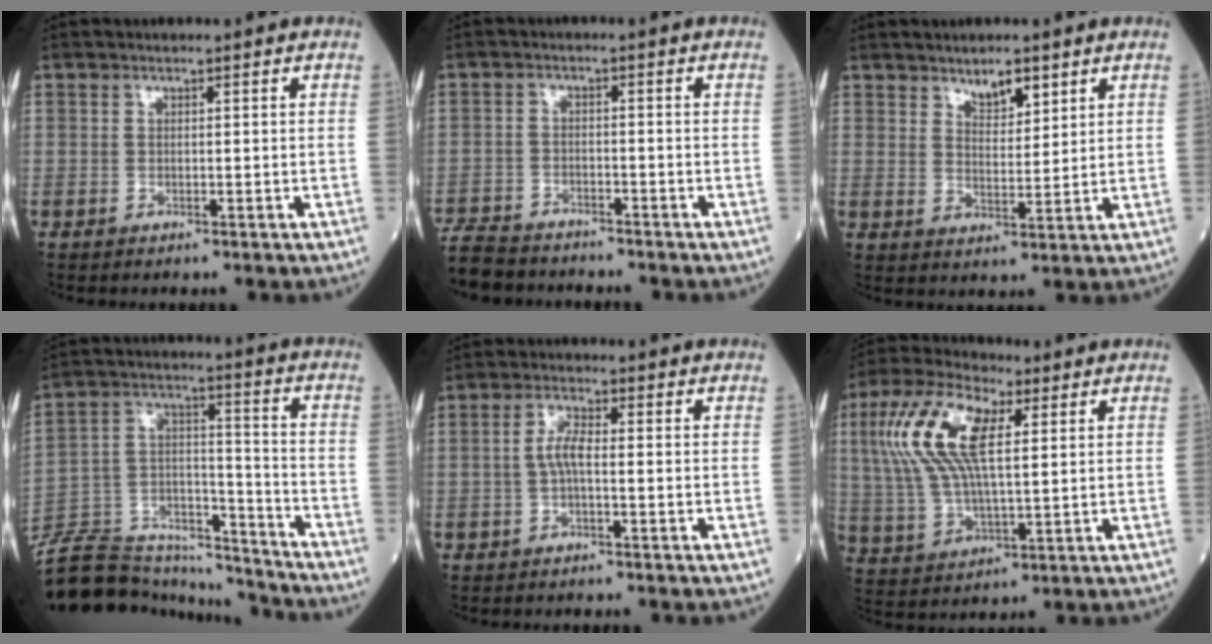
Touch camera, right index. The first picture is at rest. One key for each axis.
{"total": 8.4, "fx": -7.8, "fy": 2.1, "fz": 2.2, "tx": -0.037, "ty": -0.013, "tz": -0.131}
{"total": 4.4, "fx": 3.1, "fy": 1.6, "fz": 2.7, "tx": -0.044, "ty": -0.002, "tz": 0.055}
{"total": 21.1, "fx": -19.7, "fy": 5.1, "fz": 5.5, "tx": -0.142, "ty": 0.029, "tz": -0.323}
{"total": 3.2, "fx": -0.4, "fy": 0.7, "fz": 3.0, "tx": -0.061, "ty": 0.005, "tz": -0.009}
{"total": 14.0, "fx": 4.1, "fy": 4.8, "fz": 12.5, "tx": -0.283, "ty": 0.025, "tz": 0.079}